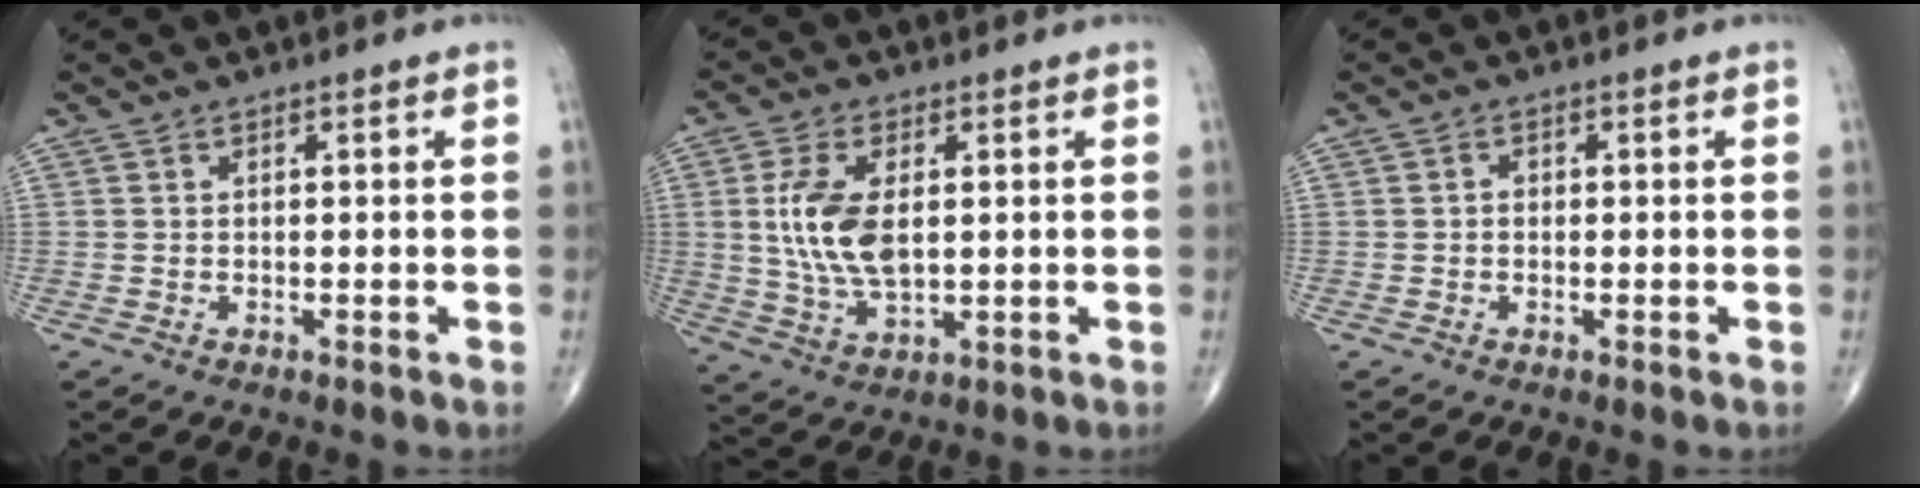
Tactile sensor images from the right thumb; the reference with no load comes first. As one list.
[{"total": 11.2, "force": [1.4, 5.8, 9.4], "torque": [-0.190, -0.009, 0.034]}, {"total": 1.3, "force": [0.0, 1.1, 0.7], "torque": [-0.008, 0.006, -0.001]}]